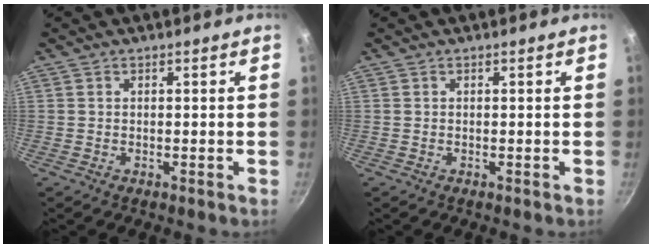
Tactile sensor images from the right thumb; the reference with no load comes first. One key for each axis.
{"total": 0.0}